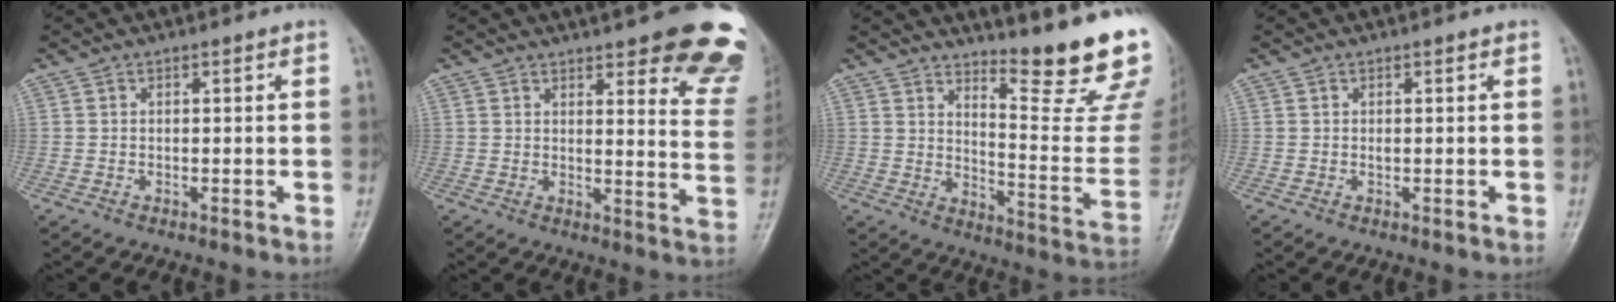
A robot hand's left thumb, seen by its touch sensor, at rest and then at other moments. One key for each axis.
{"total": 20.2, "fx": 14.5, "fy": 5.5, "fz": 13.0, "tx": -0.123, "ty": -0.075, "tz": 0.156}
{"total": 17.8, "fx": 14.4, "fy": 1.8, "fz": 10.4, "tx": -0.118, "ty": -0.157, "tz": 0.200}
{"total": 0.8, "fx": 0.3, "fy": 0.4, "fz": 0.6, "tx": -0.010, "ty": 0.002, "tz": 0.005}